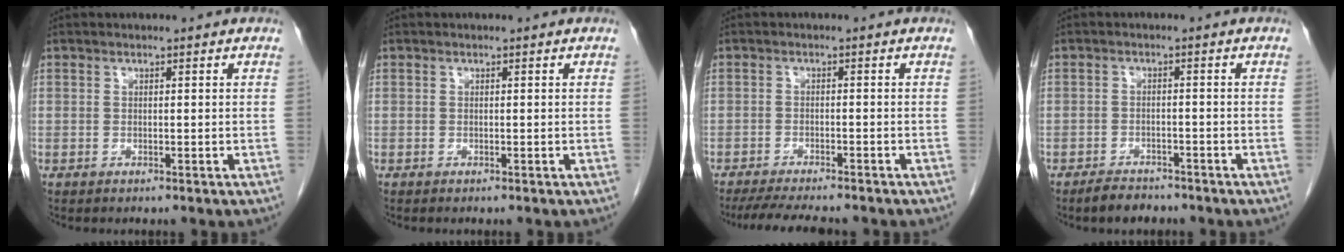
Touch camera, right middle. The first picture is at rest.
{"total": 0.0}
{"total": 9.3, "force": [-8.1, 1.3, 4.2], "torque": [-0.062, -0.014, -0.122]}
{"total": 3.6, "force": [-3.0, 1.5, 1.1], "torque": [-0.023, 0.000, -0.047]}